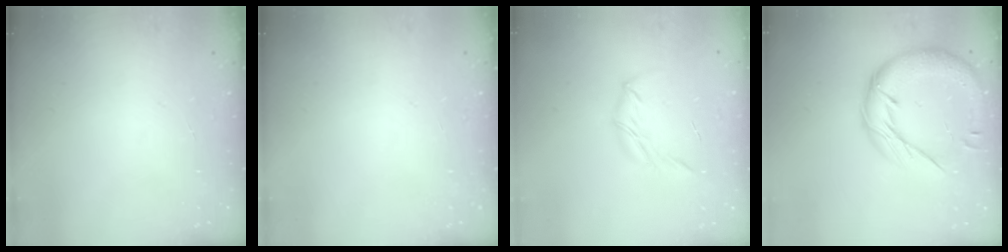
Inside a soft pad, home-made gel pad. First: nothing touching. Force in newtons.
{"total": 0.0}
{"total": 4.1, "press": 3.9, "slide": 1.0}
{"total": 17.9, "press": 17.8, "slide": 1.8}